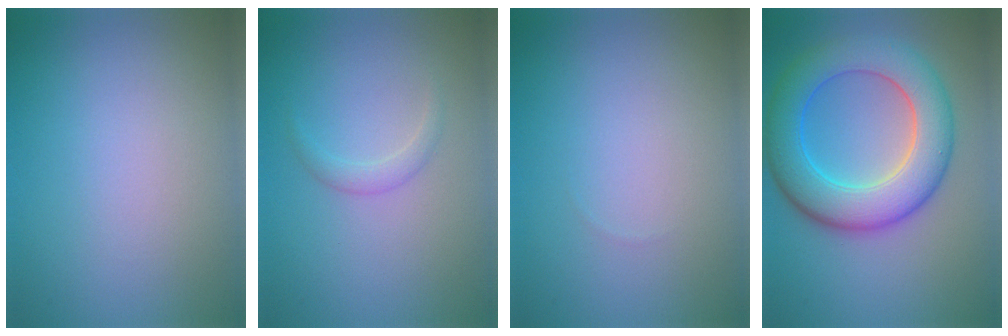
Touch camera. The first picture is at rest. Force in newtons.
{"total": 1.2, "press": 1.2, "slide": 0.1}
{"total": 0.0}
{"total": 8.5, "press": 8.5, "slide": 0.3}